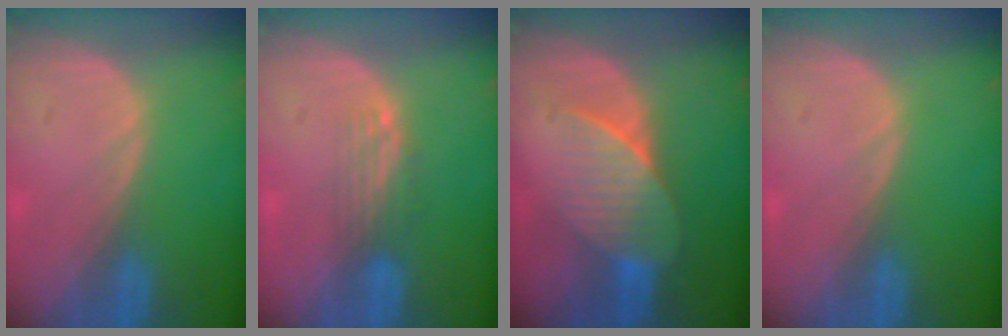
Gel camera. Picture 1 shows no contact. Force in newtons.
{"total": 3.3, "press": 2.8, "slide": 1.8}
{"total": 7.4, "press": 6.9, "slide": 2.6}
{"total": 0.0}